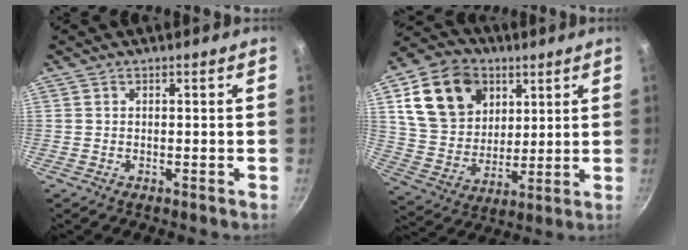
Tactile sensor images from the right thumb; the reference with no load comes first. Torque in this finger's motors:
{"motor_torque": [-1.27, 1.55, 0.82, 0.99, 0.13]}